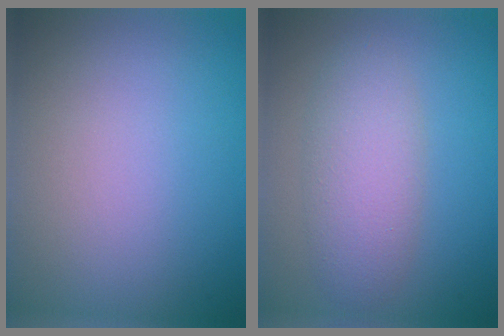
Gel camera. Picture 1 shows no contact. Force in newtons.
{"total": 4.0, "press": 4.0, "slide": 0.1}